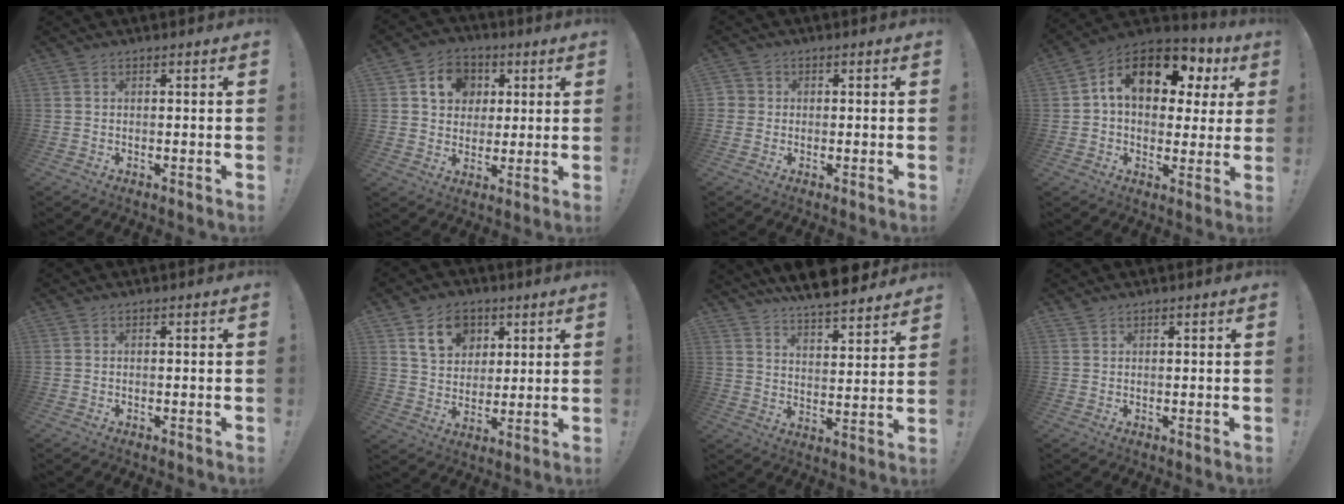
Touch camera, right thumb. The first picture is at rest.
{"total": 11.0, "force": [4.1, 9.1, 4.7], "torque": [-0.073, -0.006, 0.082]}
{"total": 2.3, "force": [-0.3, 2.3, 0.4], "torque": [0.000, 0.004, -0.007]}
{"total": 16.5, "force": [6.4, 9.7, 11.7], "torque": [-0.188, -0.015, 0.108]}
{"total": 0.0}
{"total": 12.2, "force": [5.9, 9.2, 5.4], "torque": [-0.083, -0.018, 0.115]}
{"total": 9.7, "force": [9.0, 1.3, 3.6], "torque": [-0.070, -0.072, 0.157]}
{"total": 0.7, "force": [0.7, 0.1, 0.2], "torque": [-0.004, -0.001, 0.013]}